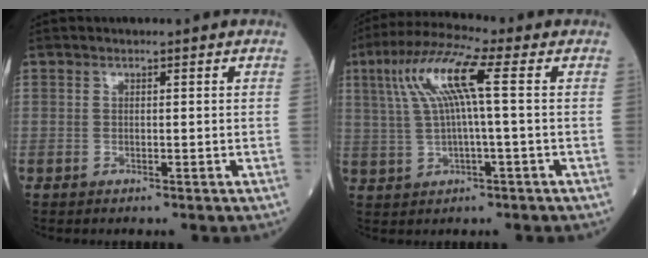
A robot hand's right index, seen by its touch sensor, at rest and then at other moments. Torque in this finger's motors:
{"motor_torque": [0.32, 0.13, 0.66, 0.21]}